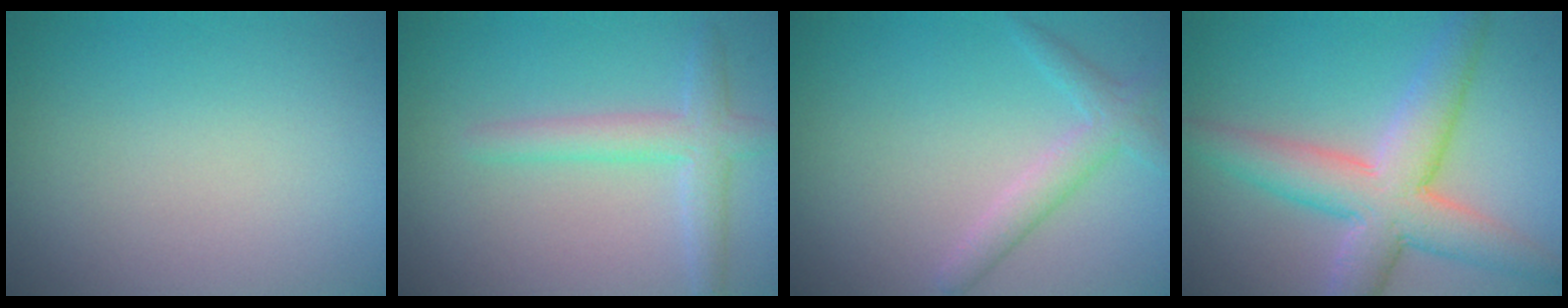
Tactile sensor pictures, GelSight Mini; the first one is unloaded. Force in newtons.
{"total": 3.0, "press": 3.0, "slide": 0.2}
{"total": 2.4, "press": 2.4, "slide": 0.2}
{"total": 7.0, "press": 7.0, "slide": 0.2}